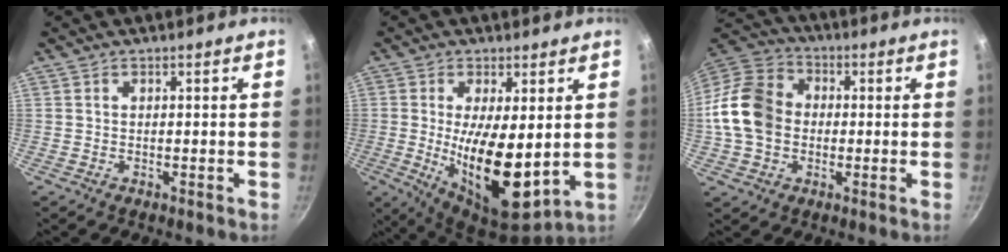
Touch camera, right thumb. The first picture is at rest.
{"total": 15.1, "force": [0.1, 5.9, 13.9], "torque": [-0.223, -0.031, 0.013]}
{"total": 12.9, "force": [-0.5, 10.7, 7.2], "torque": [-0.107, 0.024, -0.026]}